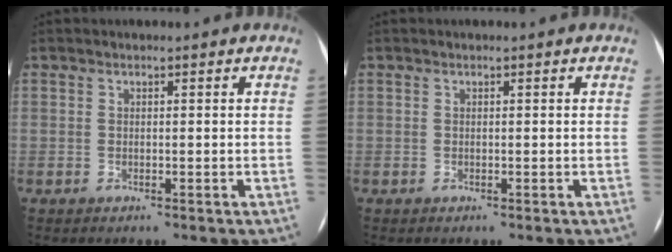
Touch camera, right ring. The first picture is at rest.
{"total": 0.0}